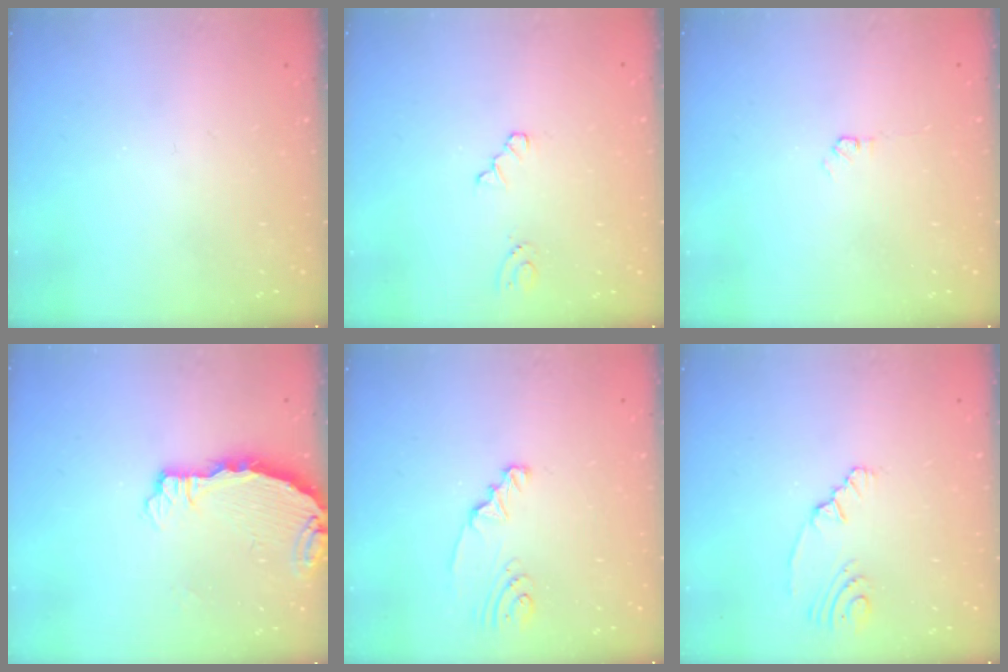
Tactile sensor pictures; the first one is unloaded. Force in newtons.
{"total": 3.0, "press": 3.0, "slide": 0.5}
{"total": 2.3, "press": 2.3, "slide": 0.3}
{"total": 3.7, "press": 3.7, "slide": 0.4}
{"total": 2.3, "press": 2.3, "slide": 0.3}
{"total": 2.8, "press": 2.3, "slide": 1.7}